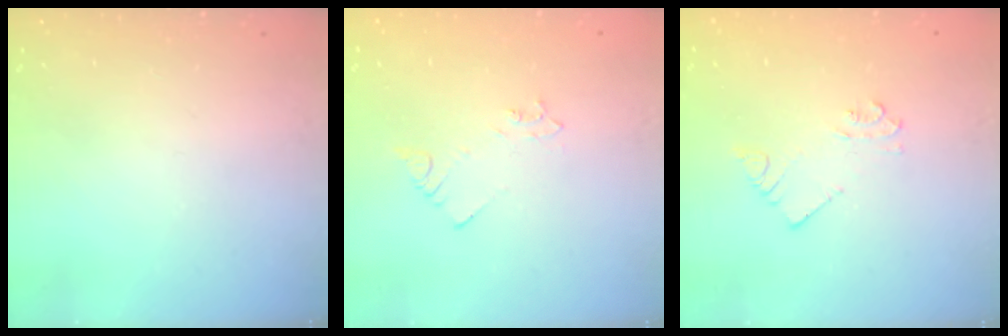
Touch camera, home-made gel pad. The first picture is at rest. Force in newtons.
{"total": 2.5, "press": 2.5, "slide": 0.3}
{"total": 3.2, "press": 3.2, "slide": 0.2}